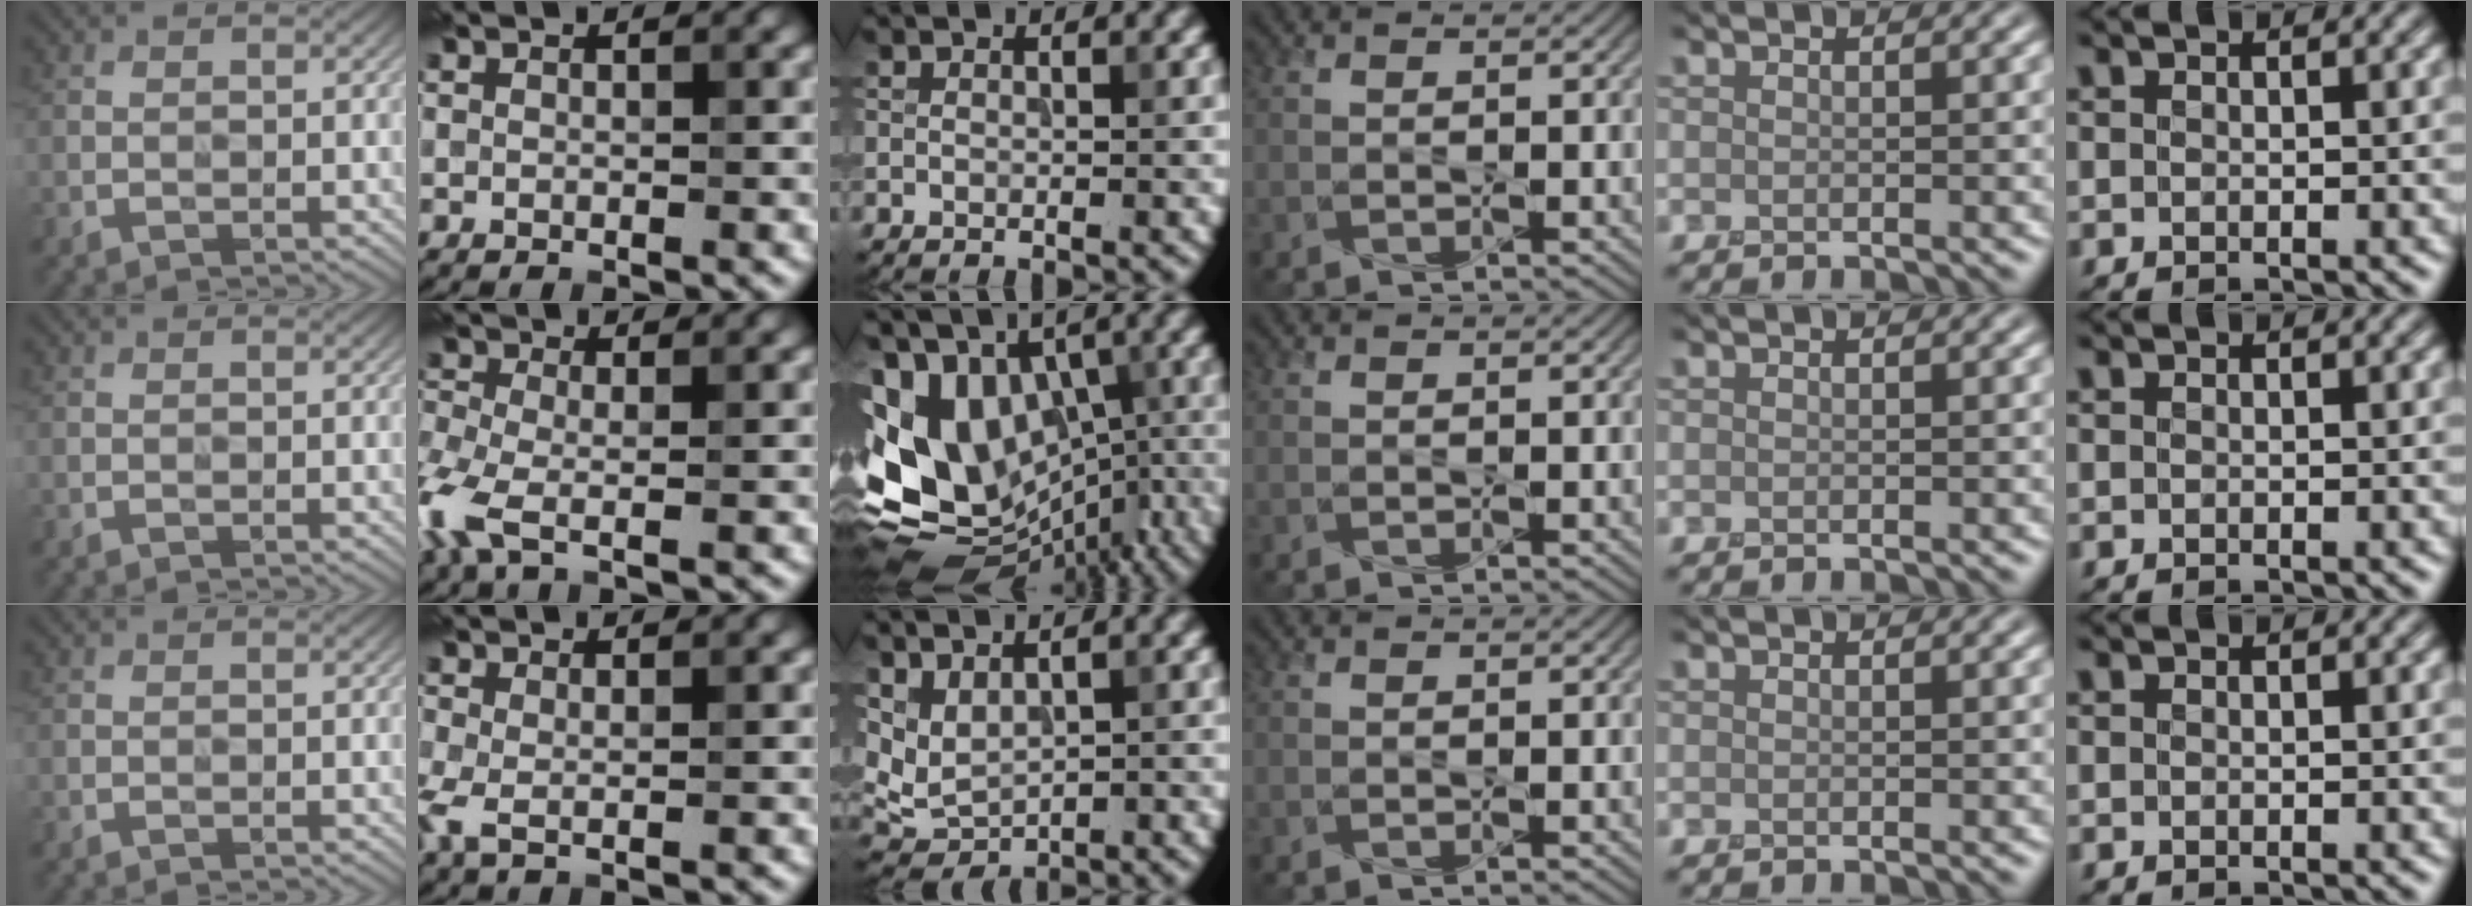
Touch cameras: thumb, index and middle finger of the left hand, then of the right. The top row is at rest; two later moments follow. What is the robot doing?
{"motion": "press", "object": "button"}